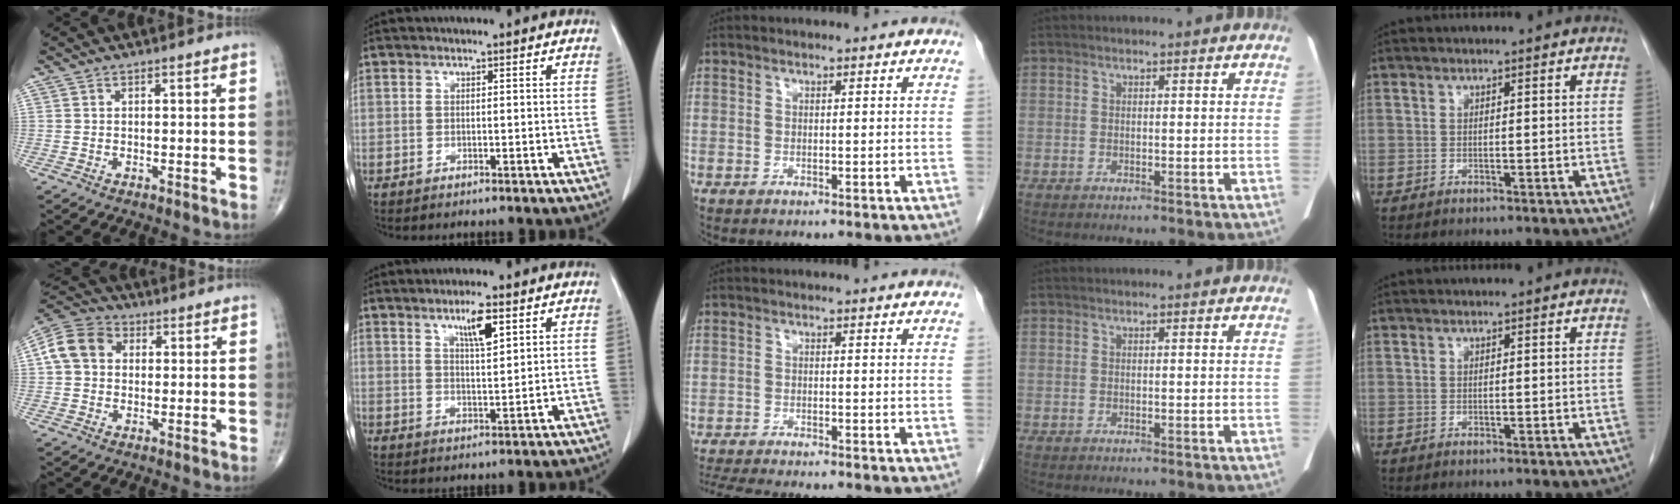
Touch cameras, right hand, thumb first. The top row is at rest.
{"thumb": {"total": 9.2, "force": [1.7, 7.2, 5.4], "torque": [-0.095, 0.023, 0.020]}, "index": {"total": 5.3, "force": [2.9, 0.8, 4.4], "torque": [-0.077, -0.002, 0.050]}, "middle": {"total": 8.3, "force": [-7.5, 0.0, 3.6], "torque": [-0.056, -0.017, -0.120]}}